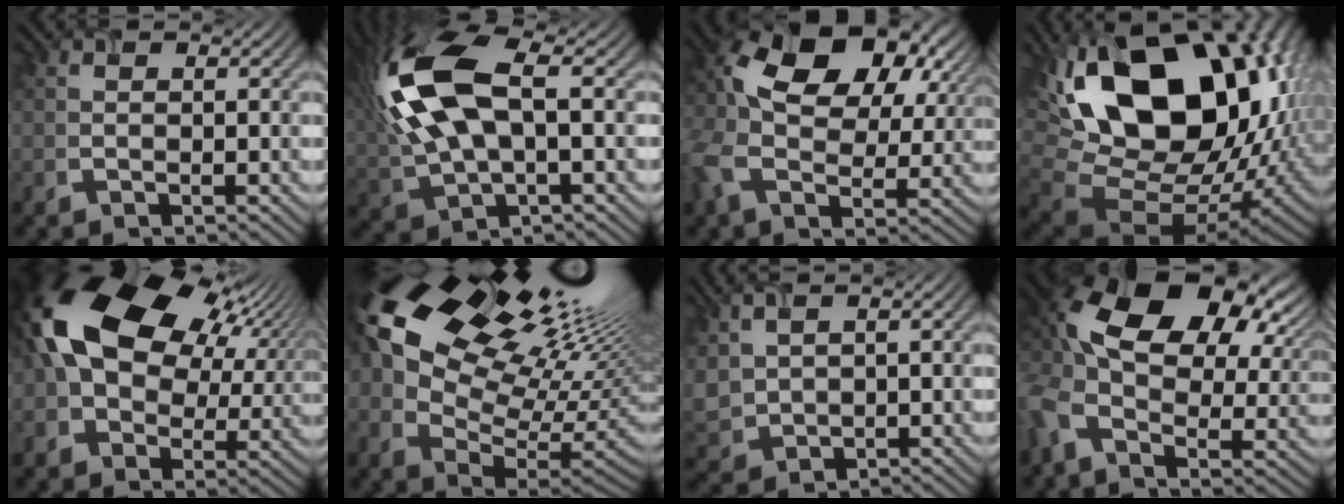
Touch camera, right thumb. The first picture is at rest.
{"total": 14.9, "force": [3.0, 7.4, 12.6], "torque": [-0.310, 0.001, 0.057]}
{"total": 16.7, "force": [4.4, 11.5, 11.3], "torque": [-0.266, -0.002, 0.093]}
{"total": 21.3, "force": [4.5, 14.2, 15.2], "torque": [-0.302, -0.023, 0.107]}
{"total": 20.1, "force": [6.5, 13.7, 13.2], "torque": [-0.273, 0.007, 0.134]}
{"total": 19.3, "force": [8.0, 11.0, 13.7], "torque": [-0.249, 0.033, 0.165]}
{"total": 6.5, "force": [2.4, 4.1, 4.4], "torque": [-0.146, -0.006, 0.061]}
{"total": 17.8, "force": [5.6, 11.0, 12.8], "torque": [-0.318, -0.013, 0.112]}